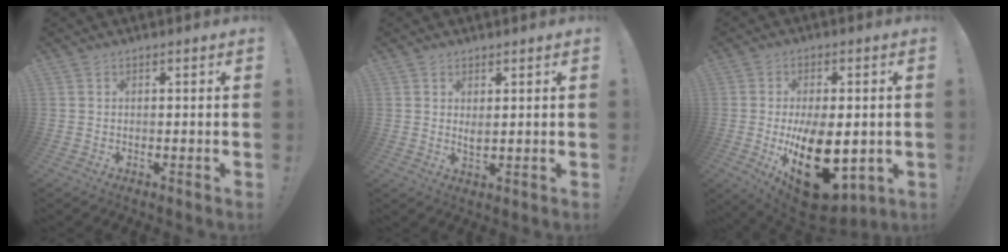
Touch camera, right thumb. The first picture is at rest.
{"total": 2.4, "force": [1.8, 0.9, 1.4], "torque": [-0.016, -0.012, 0.029]}
{"total": 21.4, "force": [-4.0, 11.4, 17.7], "torque": [-0.267, 0.005, -0.041]}